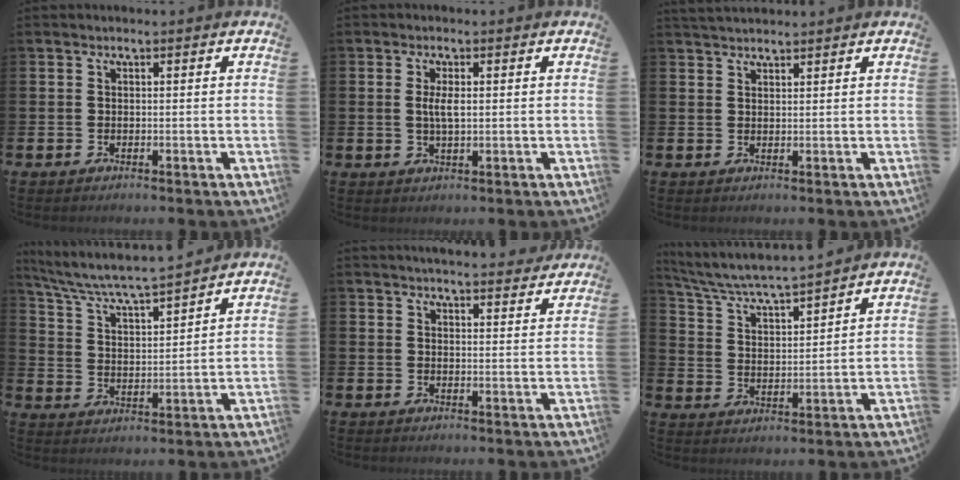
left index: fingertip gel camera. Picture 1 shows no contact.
{"total": 2.8, "force": [0.5, 0.9, 2.6], "torque": [-0.049, 0.004, 0.006]}
{"total": 2.1, "force": [2.0, 0.5, 0.3], "torque": [-0.002, -0.004, 0.035]}
{"total": 6.1, "force": [5.8, 0.0, 1.8], "torque": [-0.062, -0.047, 0.095]}
{"total": 4.2, "force": [4.2, 0.2, 0.4], "torque": [-0.008, -0.025, 0.074]}
{"total": 5.6, "force": [5.5, 0.0, 1.3], "torque": [-0.053, -0.044, 0.090]}